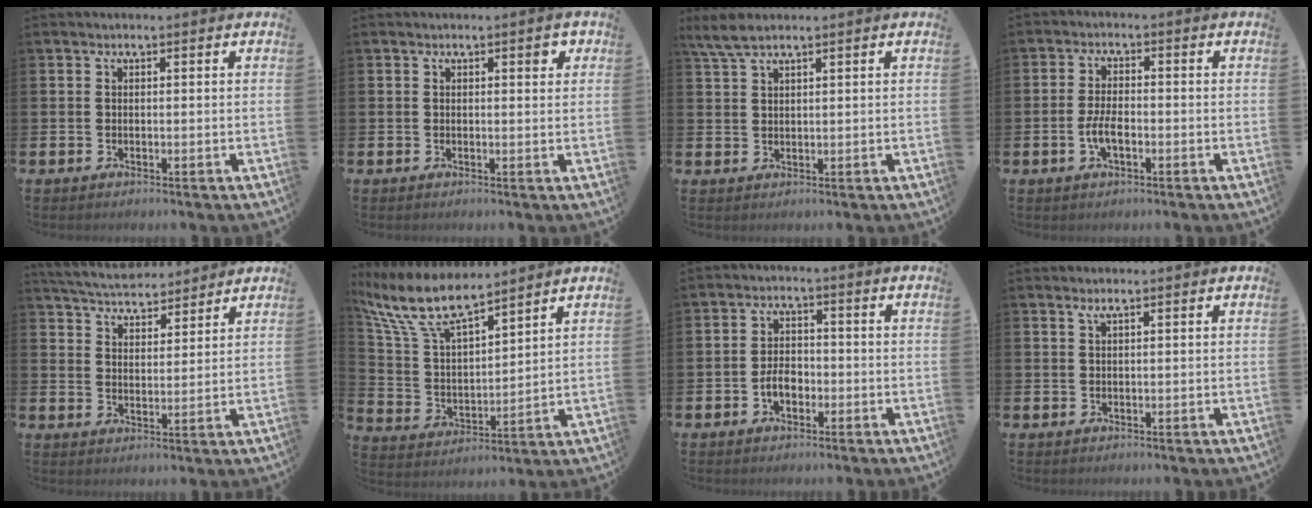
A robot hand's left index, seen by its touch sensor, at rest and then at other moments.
{"total": 1.4, "force": [0.7, 0.5, 1.1], "torque": [-0.008, 0.001, 0.008]}
{"total": 3.5, "force": [2.7, 0.8, 2.0], "torque": [-0.048, 0.003, 0.051]}
{"total": 3.7, "force": [-1.1, 1.6, 3.1], "torque": [-0.062, 0.002, -0.021]}
{"total": 5.2, "force": [5.1, 0.9, 0.4], "torque": [-0.034, -0.027, 0.092]}
{"total": 10.2, "force": [8.8, 2.3, 4.6], "torque": [-0.128, -0.041, 0.158]}
{"total": 3.4, "force": [-1.4, 2.2, 2.2], "torque": [-0.034, 0.000, -0.029]}
{"total": 0.7, "force": [0.5, 0.0, 0.5], "torque": [-0.012, 0.001, 0.011]}